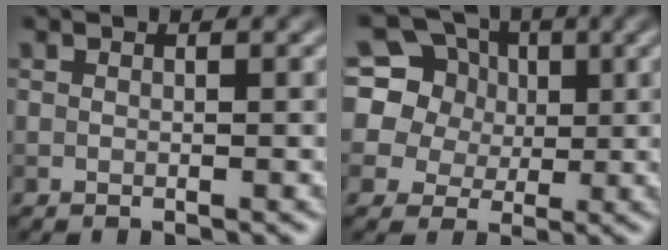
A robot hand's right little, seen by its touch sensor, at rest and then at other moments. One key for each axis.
{"total": 12.2, "fx": 5.0, "fy": 9.8, "fz": 5.2, "tx": -0.137, "ty": 0.052, "tz": 0.073}